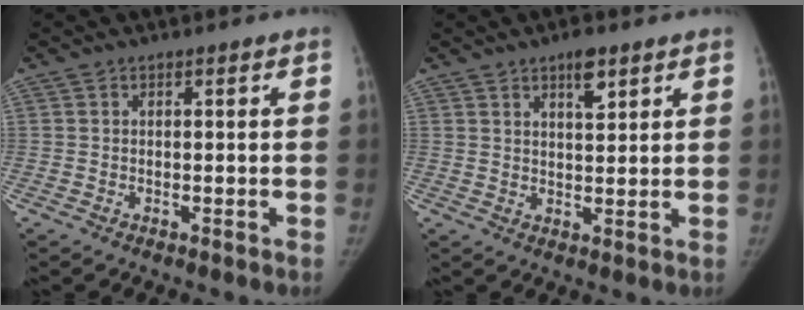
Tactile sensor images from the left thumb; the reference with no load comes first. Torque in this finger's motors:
{"motor_torque": [0.61, -0.44, 0.98, -0.74, 0.21]}